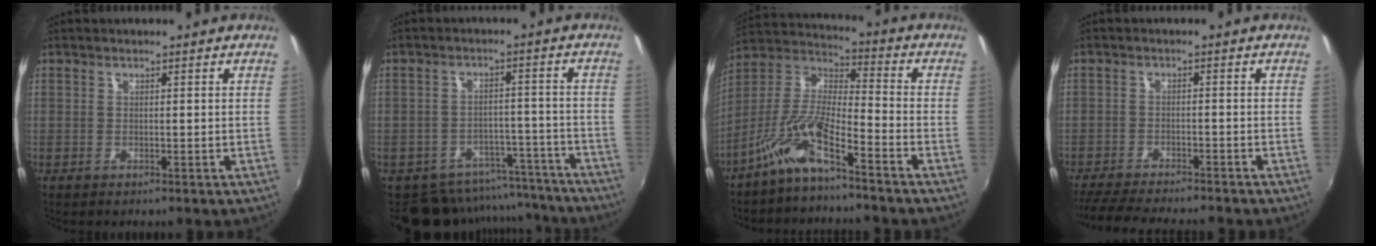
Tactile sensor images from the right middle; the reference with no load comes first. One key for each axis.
{"total": 13.2, "fx": -11.8, "fy": 5.5, "fz": 2.2, "tx": -0.039, "ty": 0.038, "tz": -0.148}
{"total": 9.4, "fx": -6.4, "fy": 1.4, "fz": 6.7, "tx": -0.142, "ty": 0.013, "tz": -0.129}
{"total": 11.4, "fx": -10.3, "fy": 1.2, "fz": 4.6, "tx": -0.112, "ty": -0.021, "tz": -0.168}